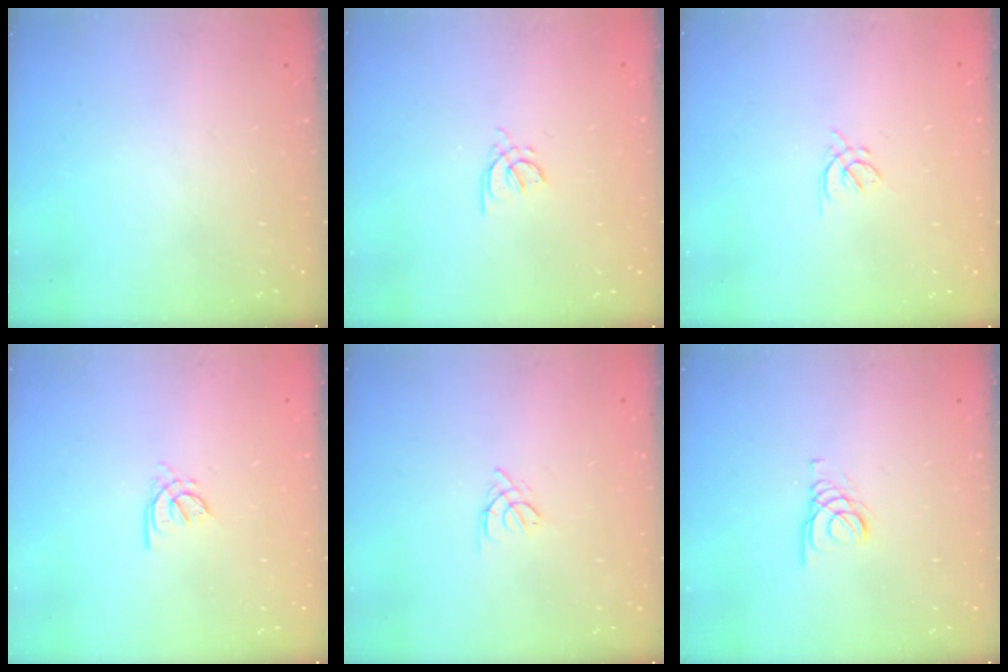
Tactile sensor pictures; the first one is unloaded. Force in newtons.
{"total": 2.8, "press": 2.7, "slide": 0.8}
{"total": 2.8, "press": 2.8, "slide": 0.7}
{"total": 2.4, "press": 2.4, "slide": 0.6}
{"total": 3.0, "press": 2.9, "slide": 0.7}
{"total": 1.4, "press": 1.4, "slide": 0.2}